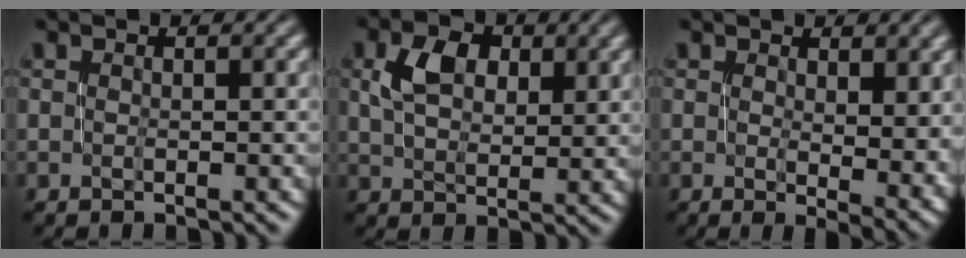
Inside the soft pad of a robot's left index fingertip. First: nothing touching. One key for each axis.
{"total": 4.7, "fx": 2.0, "fy": 3.1, "fz": 3.0, "tx": -0.055, "ty": 0.008, "tz": 0.035}
{"total": 6.1, "fx": 0.8, "fy": 2.9, "fz": 5.3, "tx": -0.066, "ty": -0.009, "tz": 0.016}